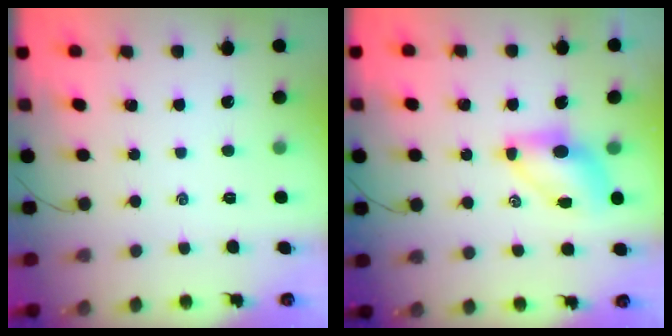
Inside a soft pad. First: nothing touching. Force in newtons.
{"total": 6.9, "press": 6.8, "slide": 0.8}